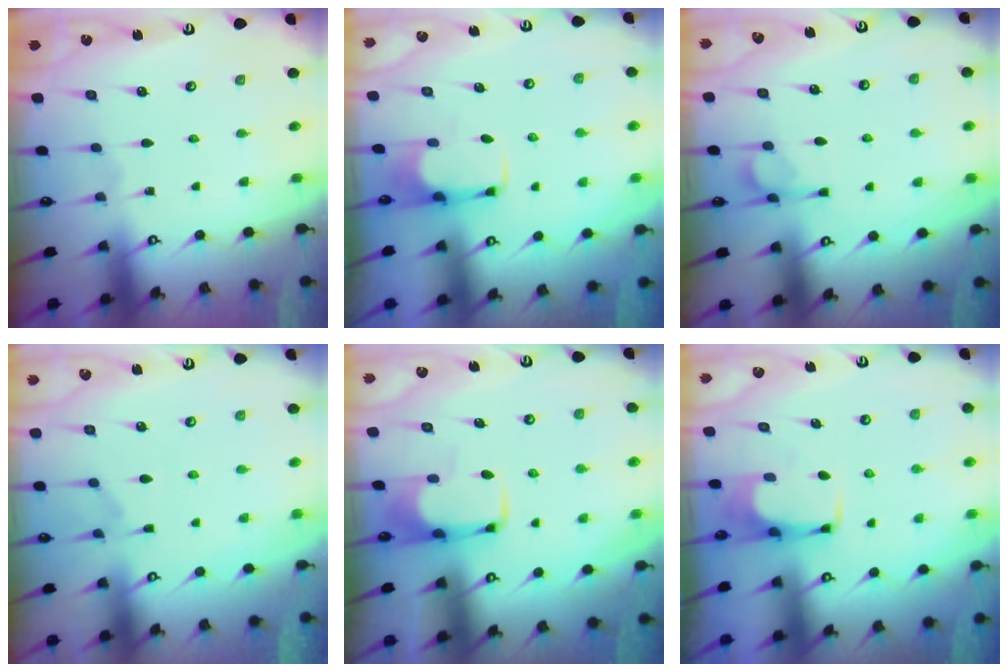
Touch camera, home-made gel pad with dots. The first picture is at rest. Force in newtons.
{"total": 2.7, "press": 2.6, "slide": 0.7}
{"total": 5.6, "press": 5.6, "slide": 0.8}
{"total": 1.0, "press": 0.2, "slide": 1.0}
{"total": 2.0, "press": 2.0, "slide": 0.4}
{"total": 4.0, "press": 3.9, "slide": 0.4}